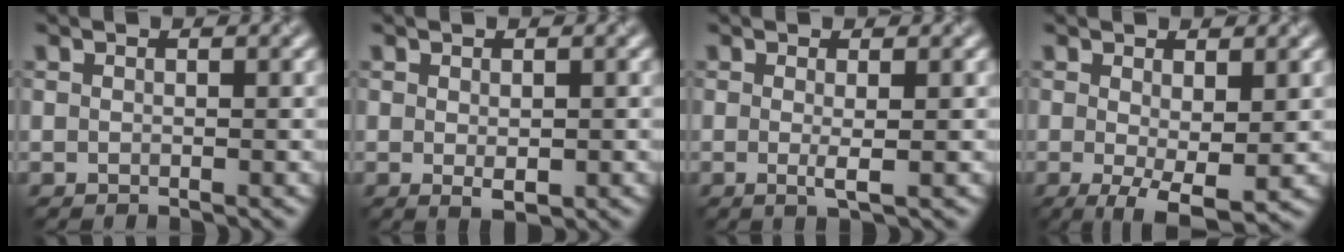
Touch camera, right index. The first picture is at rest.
{"total": 0.7, "force": [-0.3, 0.0, 0.6], "torque": [-0.015, -0.001, 0.010]}
{"total": 1.2, "force": [-0.5, -0.1, 1.1], "torque": [-0.028, -0.002, -0.003]}
{"total": 4.5, "force": [-1.0, 1.2, 4.2], "torque": [-0.082, -0.007, -0.006]}